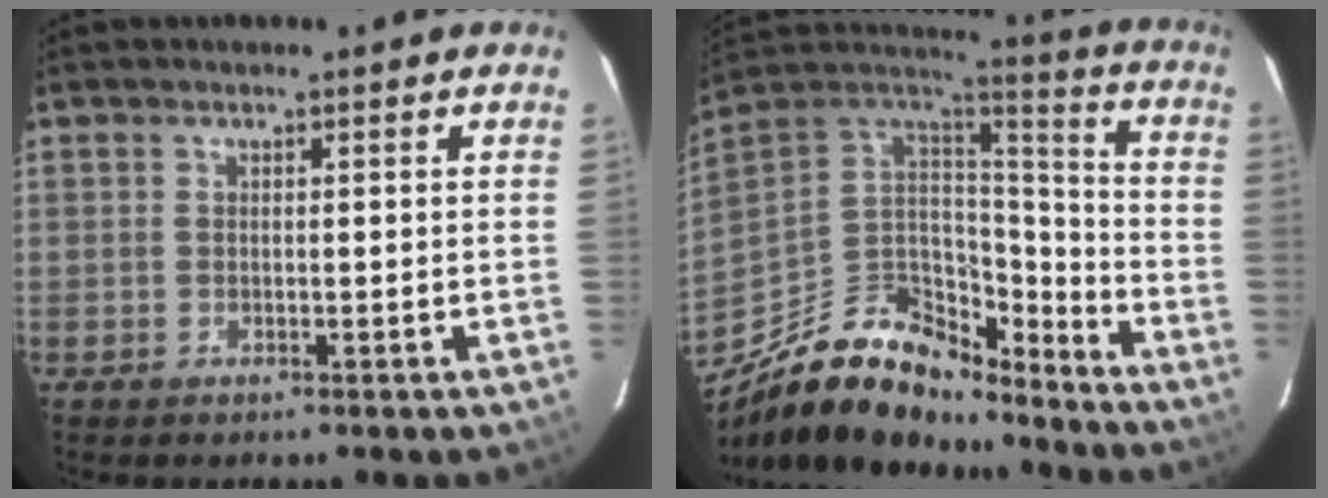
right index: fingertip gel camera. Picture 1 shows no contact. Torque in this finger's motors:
{"motor_torque": [0.83, -0.86, 0.21, 0.00]}